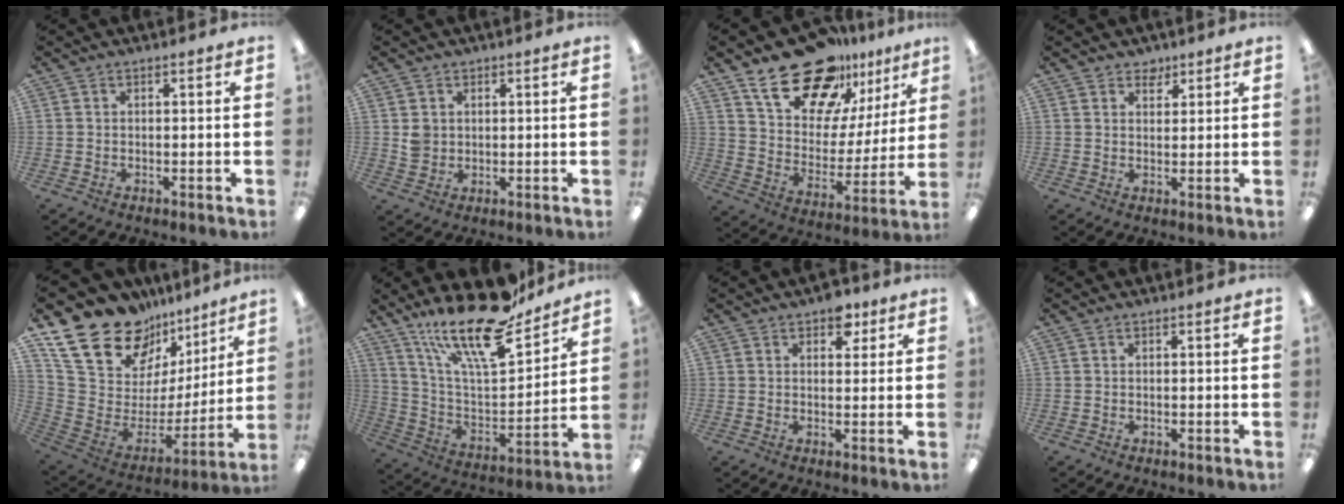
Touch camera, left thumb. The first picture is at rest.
{"total": 3.6, "force": [0.9, 3.4, 0.8], "torque": [-0.006, -0.001, 0.014]}
{"total": 21.4, "force": [16.4, 10.4, 9.1], "torque": [-0.161, -0.103, 0.293]}
{"total": 3.0, "force": [2.4, 1.8, 0.3], "torque": [0.006, -0.012, 0.042]}
{"total": 21.2, "force": [15.8, 11.0, 8.8], "torque": [-0.158, -0.121, 0.294]}
{"total": 23.2, "force": [17.7, 6.6, 13.4], "torque": [-0.238, -0.114, 0.301]}
{"total": 4.5, "force": [2.8, 2.6, 2.3], "torque": [-0.020, -0.006, 0.046]}
{"total": 0.0}